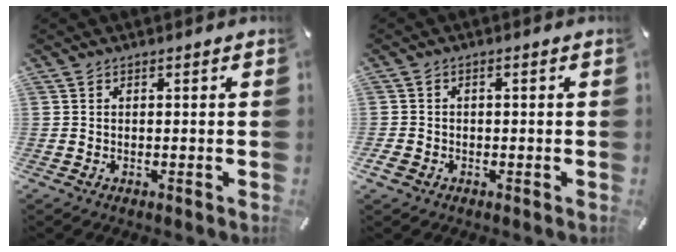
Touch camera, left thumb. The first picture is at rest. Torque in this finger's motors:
{"motor_torque": [-0.02, -0.15, 0.05, 0.03, -0.03]}